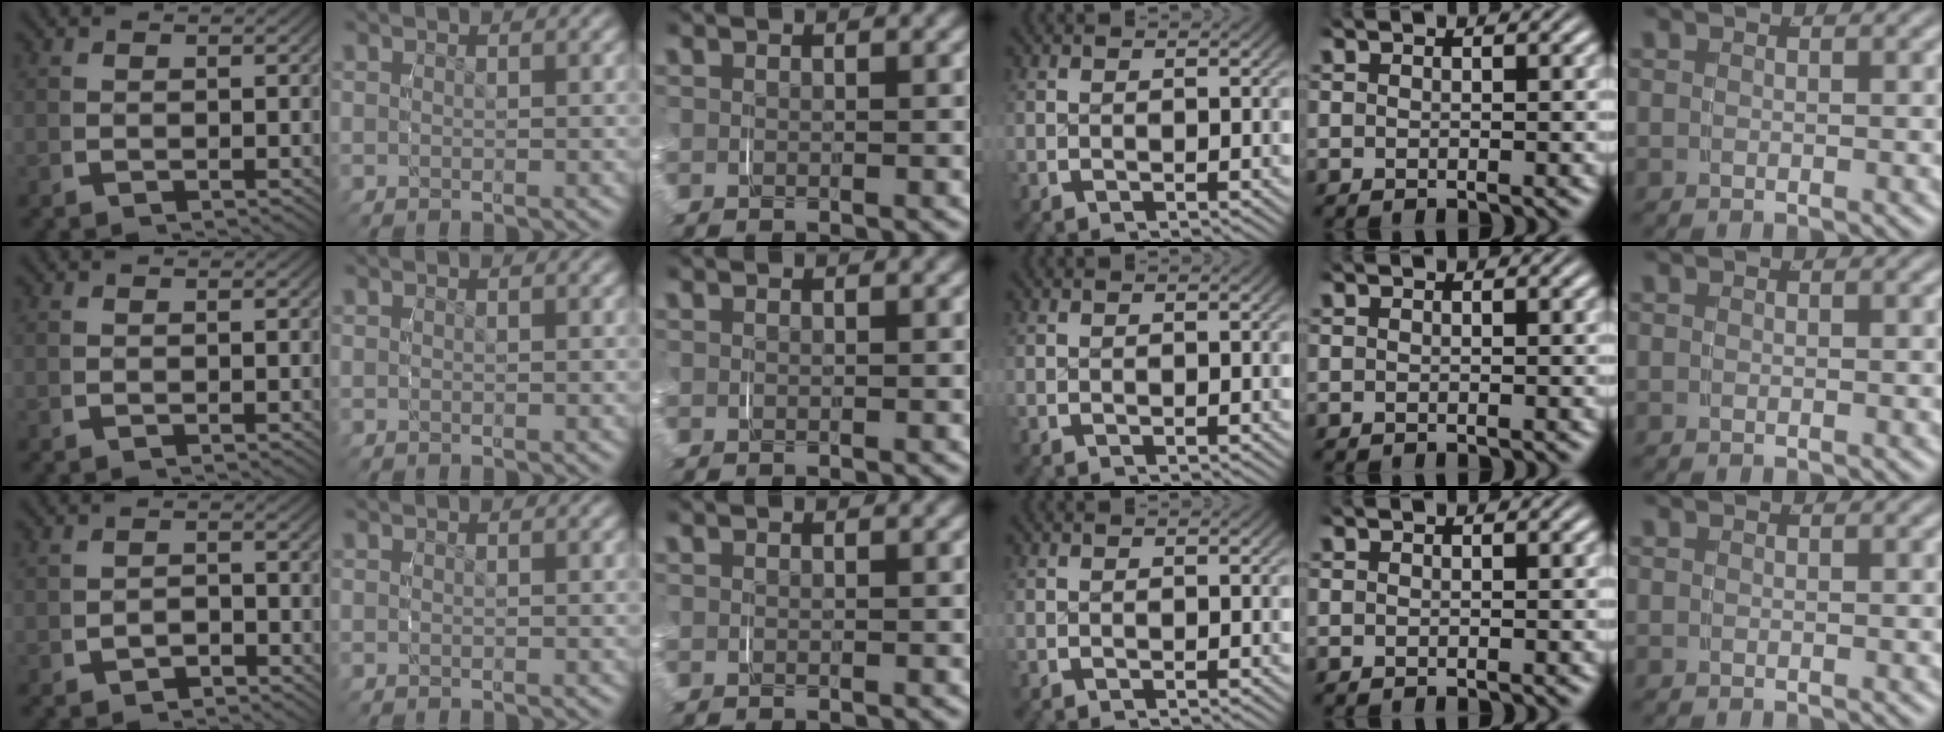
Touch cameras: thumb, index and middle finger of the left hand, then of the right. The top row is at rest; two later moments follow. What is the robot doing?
{"motion": "grasp_and_lifting", "object": "paper"}